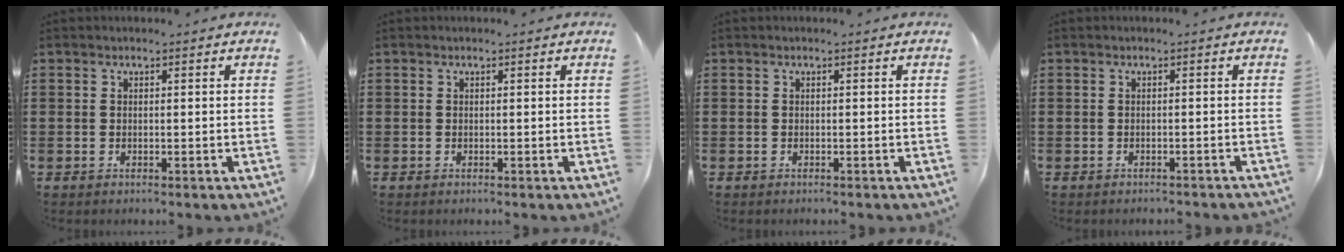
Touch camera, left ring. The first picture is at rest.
{"total": 0.0}
{"total": 0.0}
{"total": 0.7, "force": [-0.7, 0.0, 0.2], "torque": [-0.005, -0.001, -0.014]}